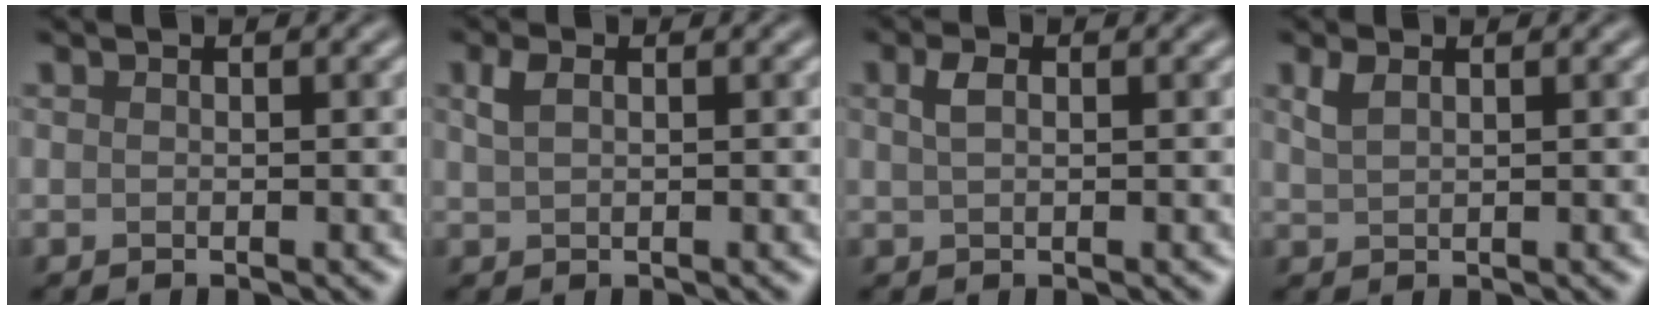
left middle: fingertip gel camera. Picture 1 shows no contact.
{"total": 1.6, "force": [0.8, 0.9, 1.2], "torque": [-0.028, 0.004, 0.016]}
{"total": 1.6, "force": [0.6, 0.9, 1.2], "torque": [-0.026, 0.003, 0.010]}
{"total": 1.6, "force": [1.0, 0.6, 1.0], "torque": [-0.025, 0.003, 0.023]}